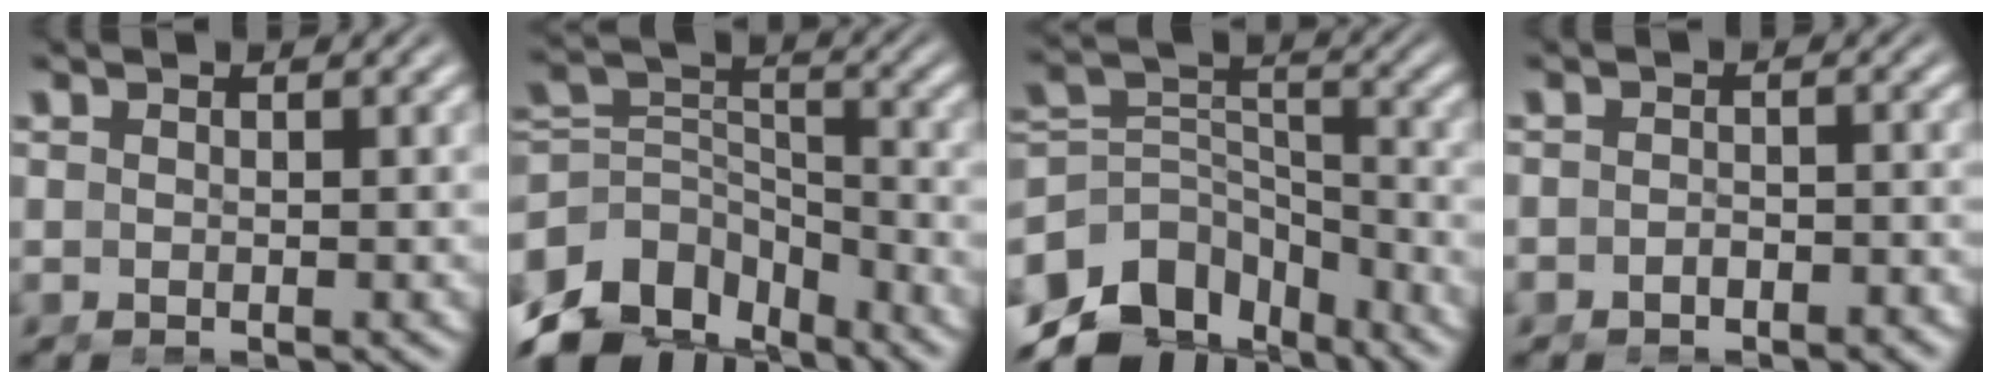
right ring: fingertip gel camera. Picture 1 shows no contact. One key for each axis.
{"total": 13.1, "fx": -5.6, "fy": 10.1, "fz": 6.3, "tx": -0.145, "ty": -0.069, "tz": -0.075}
{"total": 12.9, "fx": -5.8, "fy": 9.8, "fz": 6.1, "tx": -0.139, "ty": -0.063, "tz": -0.081}
{"total": 1.8, "fx": -1.7, "fy": 0.4, "fz": 0.2, "tx": -0.001, "ty": -0.002, "tz": -0.029}